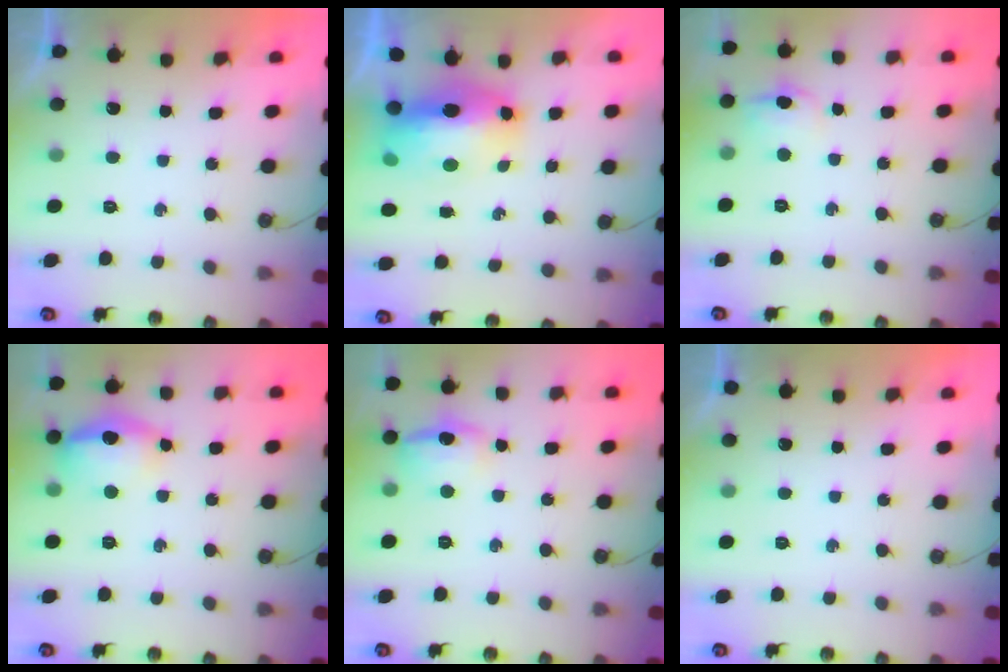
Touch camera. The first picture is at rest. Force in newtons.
{"total": 13.2, "press": 13.0, "slide": 2.0}
{"total": 5.9, "press": 5.8, "slide": 1.5}
{"total": 14.3, "press": 14.3, "slide": 1.3}
{"total": 11.7, "press": 11.7, "slide": 0.8}
{"total": 0.0}